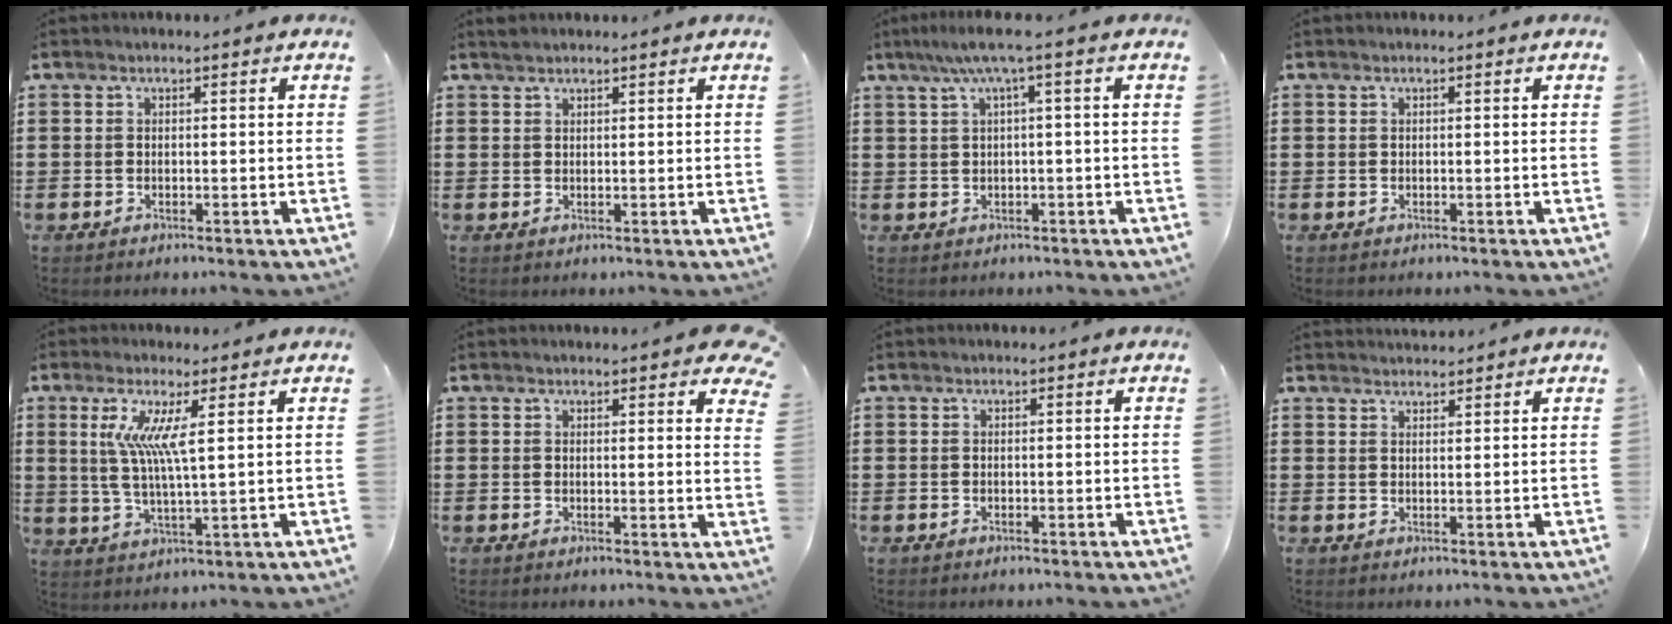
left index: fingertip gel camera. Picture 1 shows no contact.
{"total": 1.1, "force": [1.0, 0.3, 0.2], "torque": [-0.006, 0.001, 0.020]}
{"total": 4.4, "force": [0.8, -0.2, 4.3], "torque": [-0.083, 0.000, 0.010]}
{"total": 0.0}
{"total": 6.7, "force": [2.4, 0.4, 6.2], "torque": [-0.130, -0.006, 0.038]}
{"total": 3.1, "force": [2.8, 0.8, 1.2], "torque": [-0.008, -0.011, 0.048]}
{"total": 0.0}
{"total": 1.9, "force": [1.9, 0.1, -0.2], "torque": [-0.001, -0.002, 0.038]}